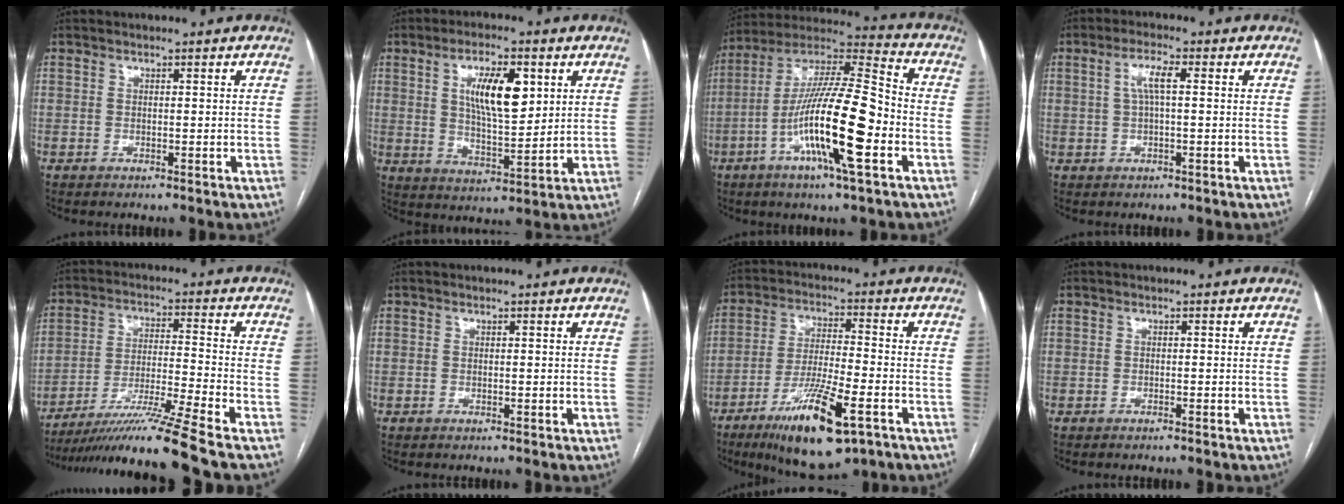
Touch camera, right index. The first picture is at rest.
{"total": 10.4, "force": [3.3, 3.3, 9.3], "torque": [-0.166, 0.004, 0.063]}
{"total": 18.9, "force": [-5.8, 2.0, 17.9], "torque": [-0.341, -0.004, -0.103]}
{"total": 3.9, "force": [0.8, 0.6, 3.8], "torque": [-0.075, 0.010, 0.014]}
{"total": 14.0, "force": [-11.3, -3.3, 7.5], "torque": [-0.129, -0.025, -0.194]}
{"total": 0.0}
{"total": 14.8, "force": [-7.8, 2.7, 12.3], "torque": [-0.227, -0.024, -0.127]}
{"total": 1.0, "force": [-0.8, -0.2, 0.5], "torque": [-0.007, 0.002, -0.012]}